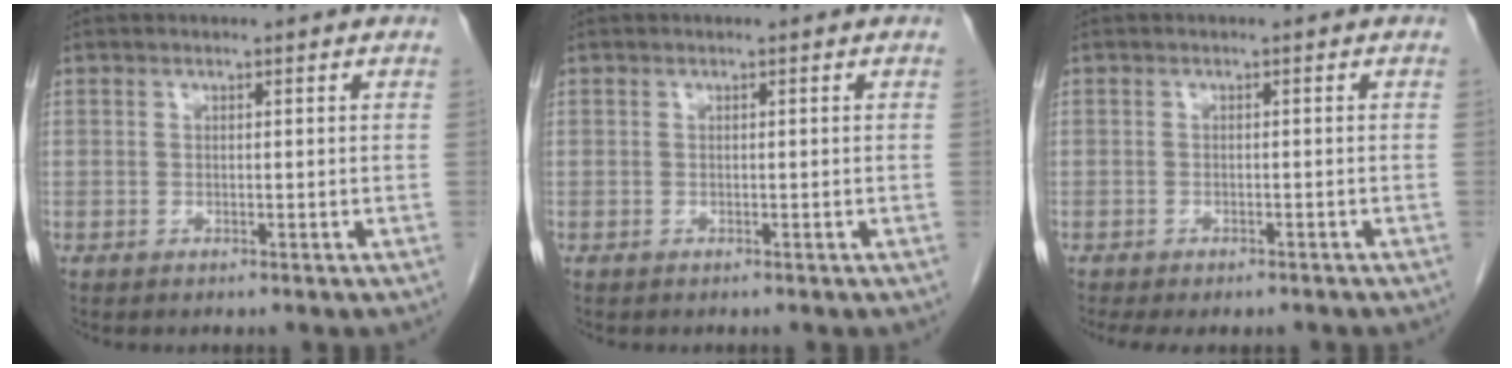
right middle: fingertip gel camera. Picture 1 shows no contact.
{"total": 0.0}
{"total": 6.4, "force": [-5.3, 2.3, 2.6], "torque": [-0.029, 0.001, -0.069]}